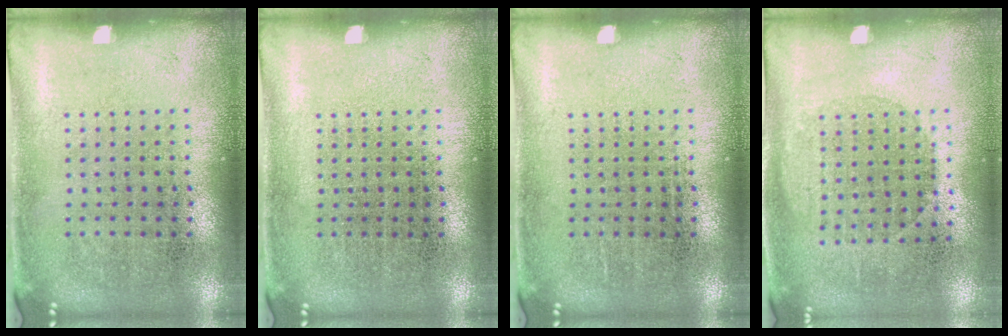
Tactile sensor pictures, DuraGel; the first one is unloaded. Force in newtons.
{"total": 0.0}
{"total": 0.0}
{"total": 1.0, "press": 0.9, "slide": 0.4}